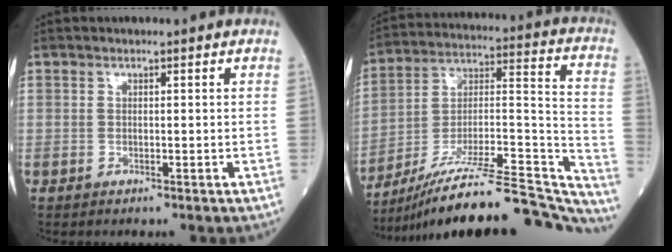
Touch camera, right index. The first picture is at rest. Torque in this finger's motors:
{"motor_torque": [-0.14, -1.57, 0.77, 0.21]}